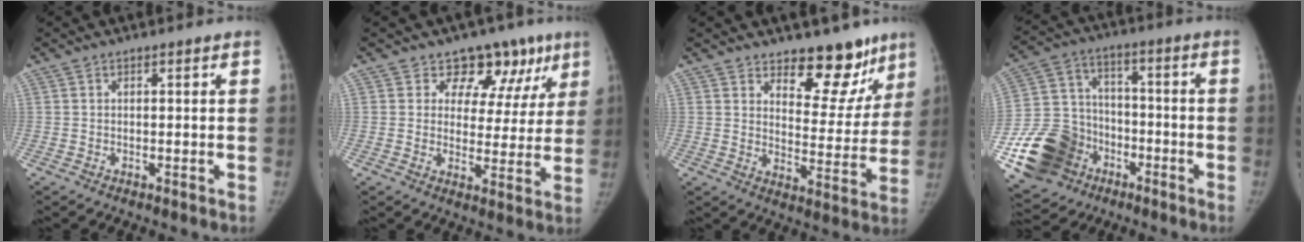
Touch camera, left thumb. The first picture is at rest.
{"total": 11.6, "force": [7.4, 8.2, 3.5], "torque": [0.016, -0.024, 0.081]}
{"total": 12.4, "force": [9.2, 6.2, 5.6], "torque": [-0.014, -0.066, 0.135]}
{"total": 19.7, "force": [-8.4, 15.7, 8.5], "torque": [-0.150, 0.062, -0.138]}